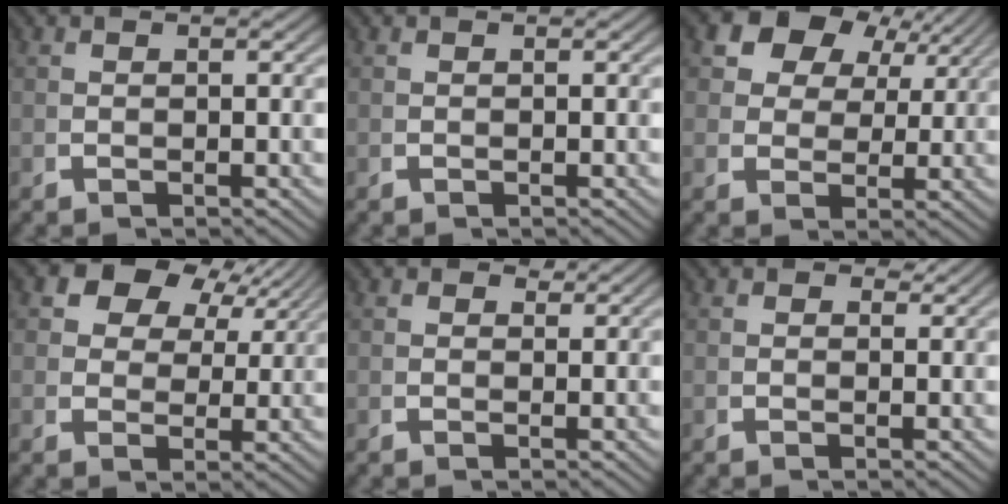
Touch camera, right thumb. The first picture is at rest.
{"total": 0.0}
{"total": 8.2, "force": [3.8, 5.4, 4.9], "torque": [-0.103, -0.008, 0.072]}
{"total": 7.2, "force": [3.4, 4.6, 4.3], "torque": [-0.082, -0.002, 0.060]}
{"total": 1.5, "force": [1.1, 0.8, 0.5], "torque": [-0.002, 0.000, 0.016]}
{"total": 1.4, "force": [1.1, 0.8, 0.4], "torque": [-0.005, -0.001, 0.015]}